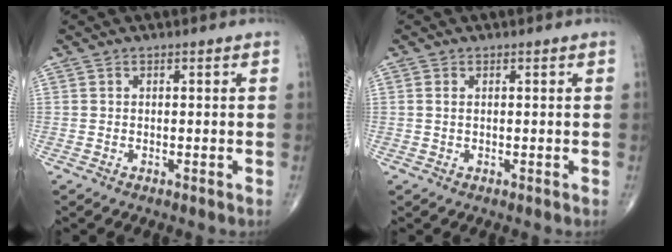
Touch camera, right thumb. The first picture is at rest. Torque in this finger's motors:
{"motor_torque": [-0.45, -0.18, 0.02, 0.04, -0.02]}